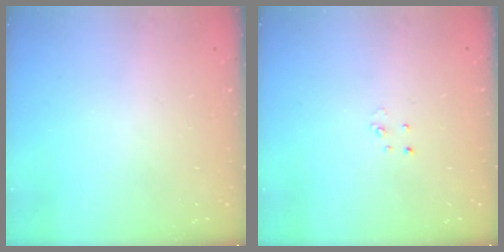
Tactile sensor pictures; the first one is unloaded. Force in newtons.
{"total": 2.6, "press": 2.6, "slide": 0.3}